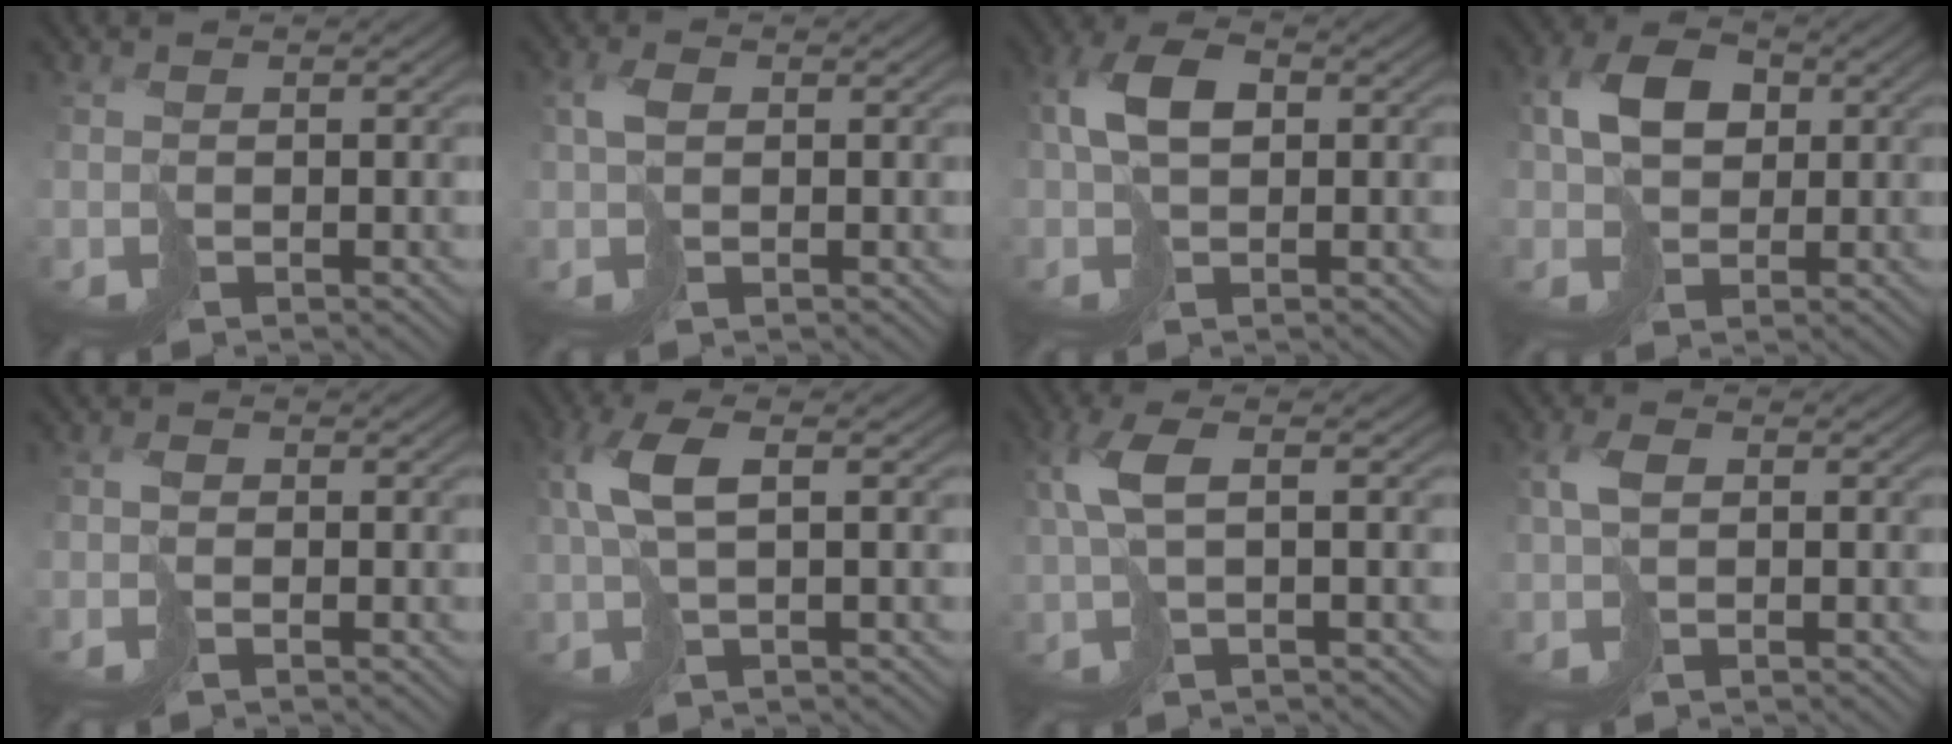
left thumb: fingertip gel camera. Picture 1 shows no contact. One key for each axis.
{"total": 2.3, "fx": 0.5, "fy": 1.3, "fz": 1.8, "tx": -0.043, "ty": 0.002, "tz": 0.009}
{"total": 6.2, "fx": 0.6, "fy": 3.5, "fz": 5.1, "tx": -0.103, "ty": 0.015, "tz": 0.006}
{"total": 6.6, "fx": 1.5, "fy": 4.7, "fz": 4.4, "tx": -0.098, "ty": 0.008, "tz": 0.022}
{"total": 1.5, "fx": -0.3, "fy": 0.8, "fz": 1.2, "tx": -0.027, "ty": 0.002, "tz": -0.008}
{"total": 6.3, "fx": 1.5, "fy": 2.2, "fz": 5.7, "tx": -0.122, "ty": 0.017, "tz": 0.026}
{"total": 5.4, "fx": 1.3, "fy": 1.8, "fz": 4.9, "tx": -0.106, "ty": 0.015, "tz": 0.023}
{"total": 2.7, "fx": 0.6, "fy": 1.5, "fz": 2.2, "tx": -0.053, "ty": 0.004, "tz": 0.010}